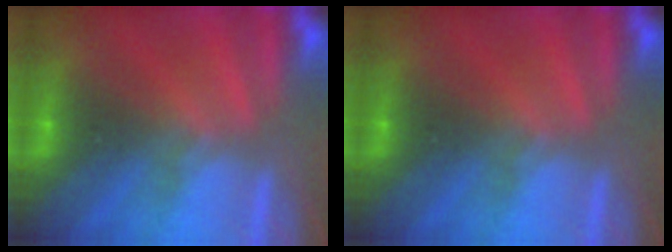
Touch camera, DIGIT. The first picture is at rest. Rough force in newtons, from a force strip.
{"total": 0.0}